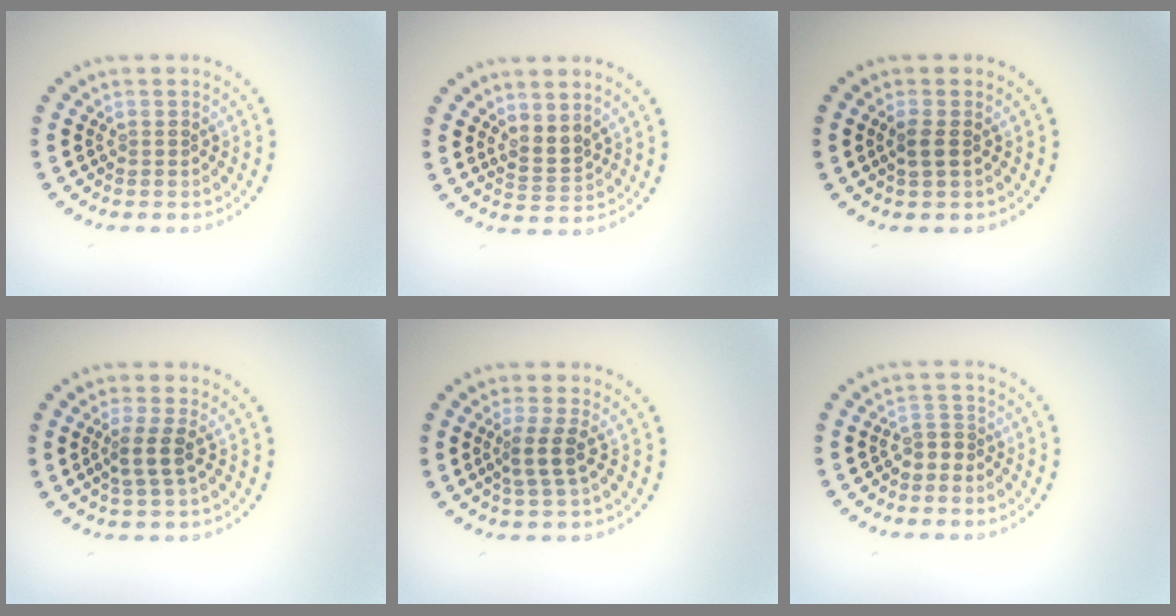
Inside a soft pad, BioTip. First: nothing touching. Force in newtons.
{"total": 2.0, "press": 1.5, "slide": 1.3}
{"total": 1.4, "press": 1.3, "slide": 0.4}
{"total": 2.2, "press": 1.9, "slide": 1.2}
{"total": 2.5, "press": 1.9, "slide": 1.5}
{"total": 1.6, "press": 1.2, "slide": 1.0}